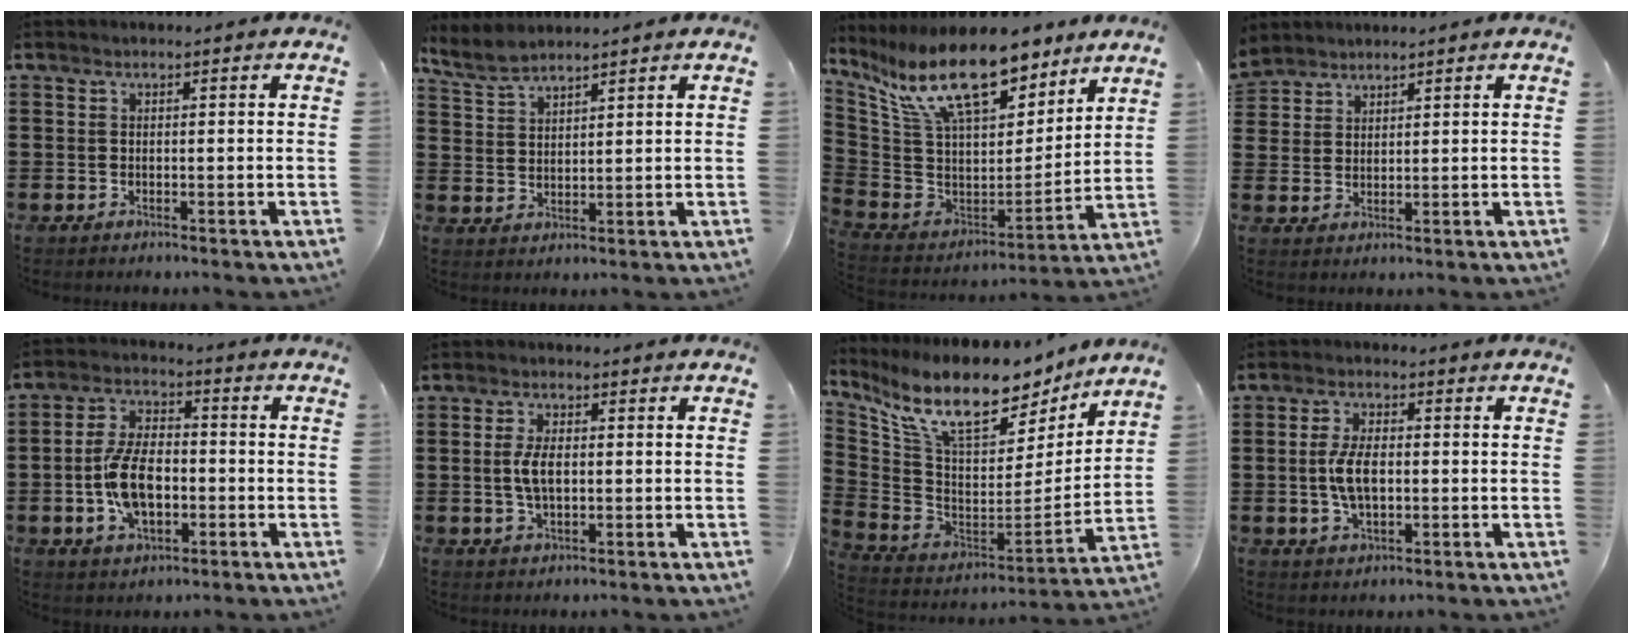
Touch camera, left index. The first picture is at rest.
{"total": 4.1, "force": [3.8, 1.0, 1.3], "torque": [-0.040, -0.008, 0.070]}
{"total": 16.4, "force": [11.6, 5.3, 10.4], "torque": [-0.241, -0.069, 0.203]}
{"total": 3.1, "force": [2.7, 1.4, -0.4], "torque": [-0.005, 0.001, 0.054]}
{"total": 9.4, "force": [-1.9, 5.1, 7.6], "torque": [-0.173, 0.006, -0.040]}
{"total": 4.3, "force": [0.2, 2.0, 3.8], "torque": [-0.092, 0.000, -0.003]}
{"total": 13.4, "force": [9.4, 4.5, 8.4], "torque": [-0.181, -0.059, 0.163]}
{"total": 5.9, "force": [-0.1, 2.9, 5.2], "torque": [-0.119, 0.001, -0.008]}